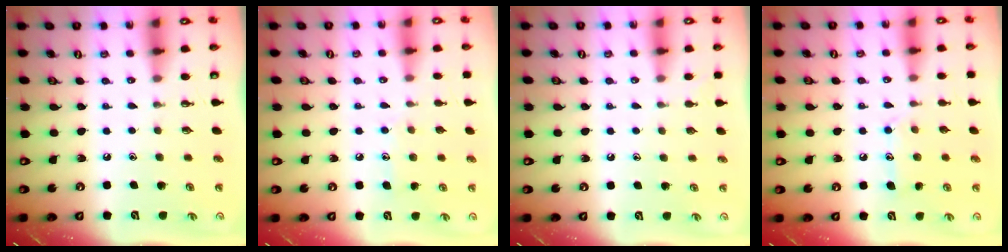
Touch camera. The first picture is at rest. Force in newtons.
{"total": 7.5, "press": 7.5, "slide": 0.1}
{"total": 2.6, "press": 2.6, "slide": 0.3}
{"total": 9.6, "press": 9.6, "slide": 0.5}